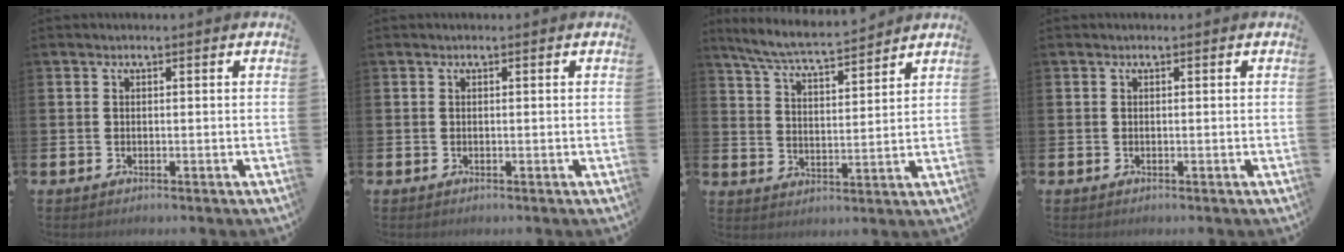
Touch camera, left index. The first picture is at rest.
{"total": 0.0}
{"total": 6.6, "force": [6.3, 0.2, 2.0], "torque": [-0.067, -0.036, 0.112]}
{"total": 0.0}